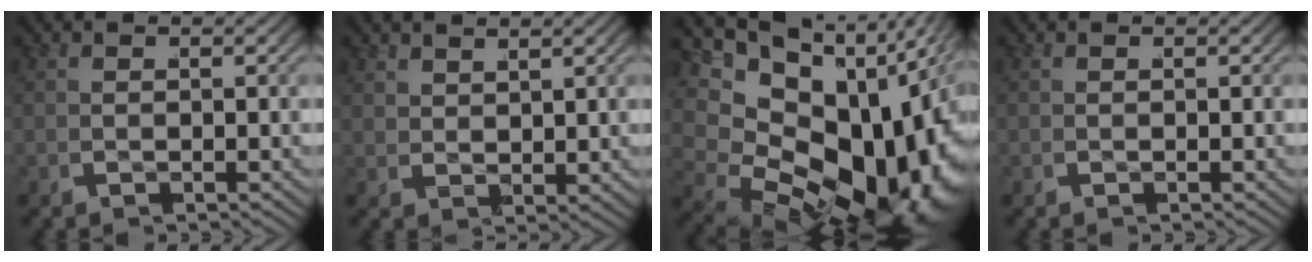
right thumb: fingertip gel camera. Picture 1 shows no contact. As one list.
[{"total": 1.9, "force": [1.9, -0.1, -0.1], "torque": [0.005, 0.005, 0.040]}, {"total": 21.8, "force": [-1.4, 14.7, 16.1], "torque": [-0.260, -0.042, -0.006]}, {"total": 0.0}]